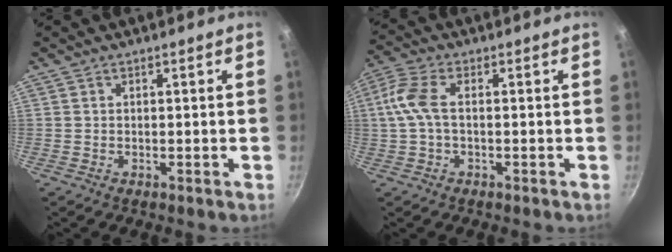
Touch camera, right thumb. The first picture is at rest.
{"total": 7.1, "force": [0.1, 3.5, 6.1], "torque": [-0.146, 0.019, -0.008]}